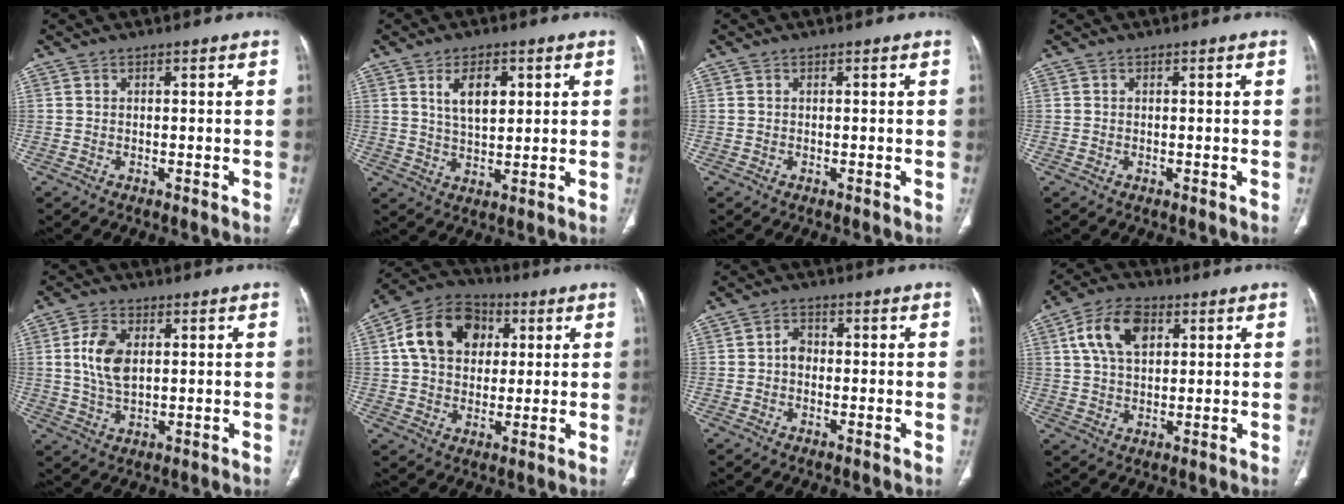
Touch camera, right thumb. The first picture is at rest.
{"total": 7.1, "force": [2.6, 3.6, 5.5], "torque": [-0.081, -0.011, 0.052]}
{"total": 0.0}
{"total": 0.0}
{"total": 8.0, "force": [1.4, 4.7, 6.3], "torque": [-0.120, -0.003, 0.030]}
{"total": 14.6, "force": [3.6, 11.0, 8.8], "torque": [-0.131, 0.010, 0.052]}
{"total": 2.6, "force": [-0.3, 2.0, 1.5], "torque": [-0.014, 0.011, -0.014]}
{"total": 10.4, "force": [3.6, 6.3, 7.4], "torque": [-0.127, 0.003, 0.062]}